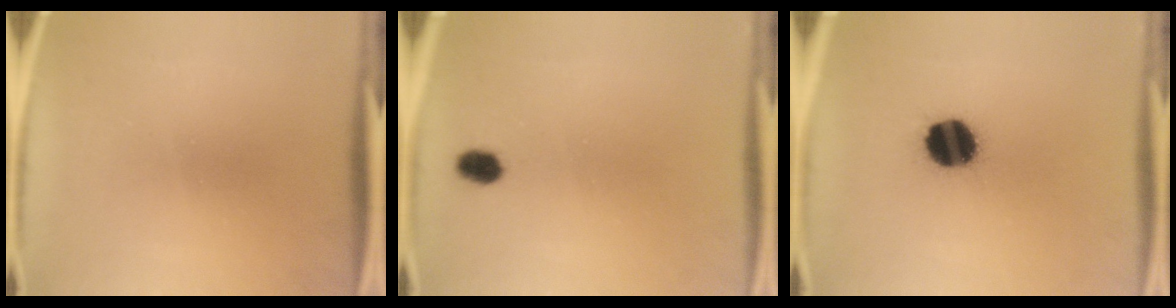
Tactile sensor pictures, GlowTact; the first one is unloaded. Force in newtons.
{"total": 2.7}
{"total": 12.0}